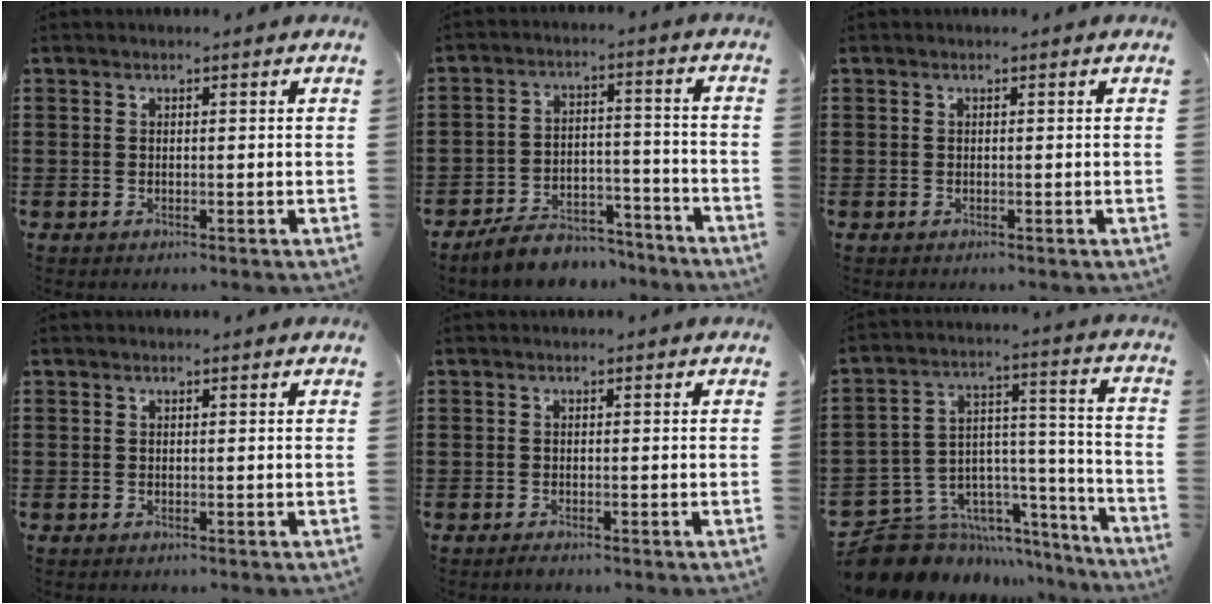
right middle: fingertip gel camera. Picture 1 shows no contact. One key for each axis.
{"total": 6.5, "fx": -6.2, "fy": 1.8, "fz": 1.0, "tx": -0.017, "ty": 0.024, "tz": -0.122}
{"total": 0.0}
{"total": 0.0}
{"total": 0.6, "fx": -0.6, "fy": 0.2, "fz": 0.2, "tx": -0.005, "ty": -0.004, "tz": -0.011}
{"total": 9.0, "fx": -7.6, "fy": 4.8, "fz": 1.1, "tx": -0.042, "ty": -0.002, "tz": -0.139}